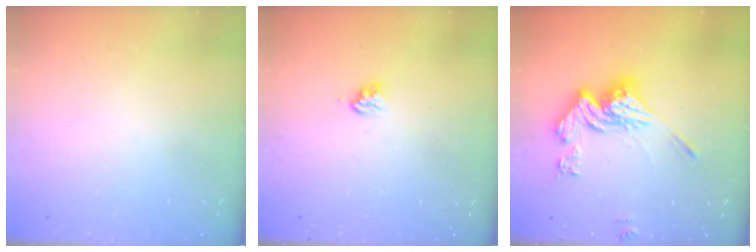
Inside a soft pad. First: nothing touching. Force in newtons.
{"total": 3.6, "press": 3.5, "slide": 0.4}
{"total": 17.1, "press": 17.0, "slide": 1.9}